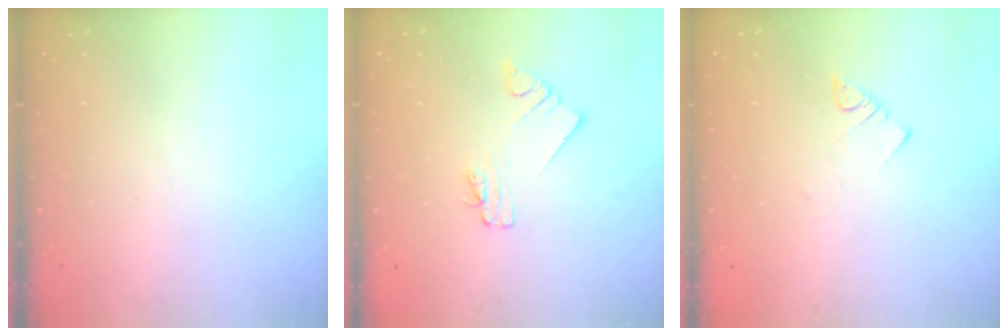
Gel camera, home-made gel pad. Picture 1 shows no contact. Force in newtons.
{"total": 2.2, "press": 2.2, "slide": 0.3}
{"total": 2.8, "press": 2.7, "slide": 0.4}